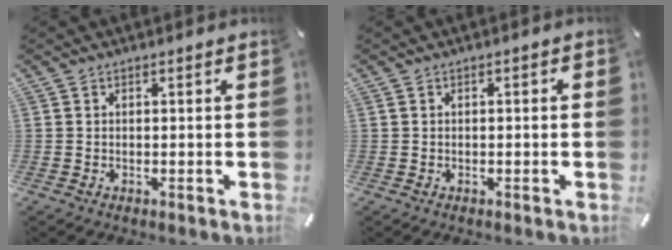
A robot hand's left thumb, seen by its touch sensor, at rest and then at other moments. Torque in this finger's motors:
{"motor_torque": [0.10, -0.86, 0.45, 0.83, 0.04]}